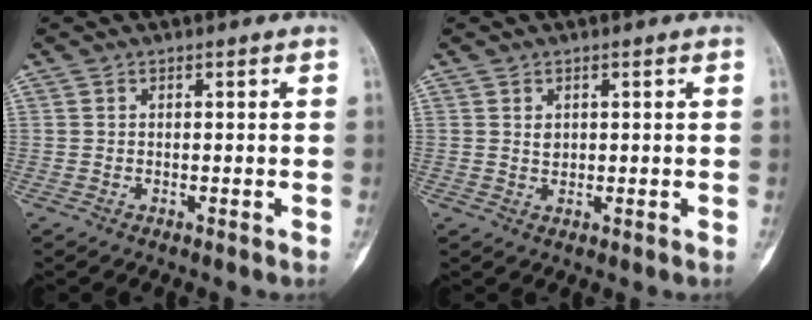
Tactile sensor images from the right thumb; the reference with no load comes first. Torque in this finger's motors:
{"motor_torque": [0.30, 0.15, 0.20, -0.46, 0.03]}